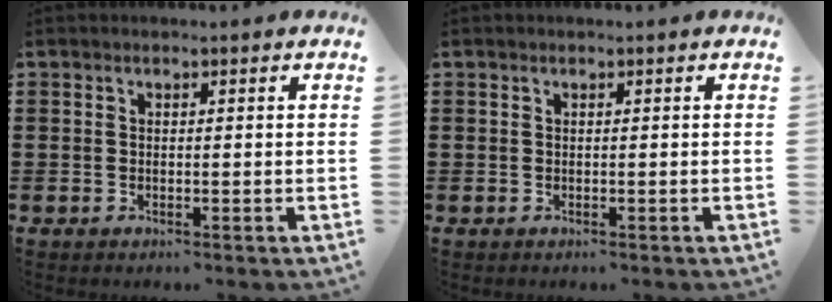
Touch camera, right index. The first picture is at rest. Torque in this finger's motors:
{"motor_torque": [-0.21, 0.77, 0.00, 0.00]}